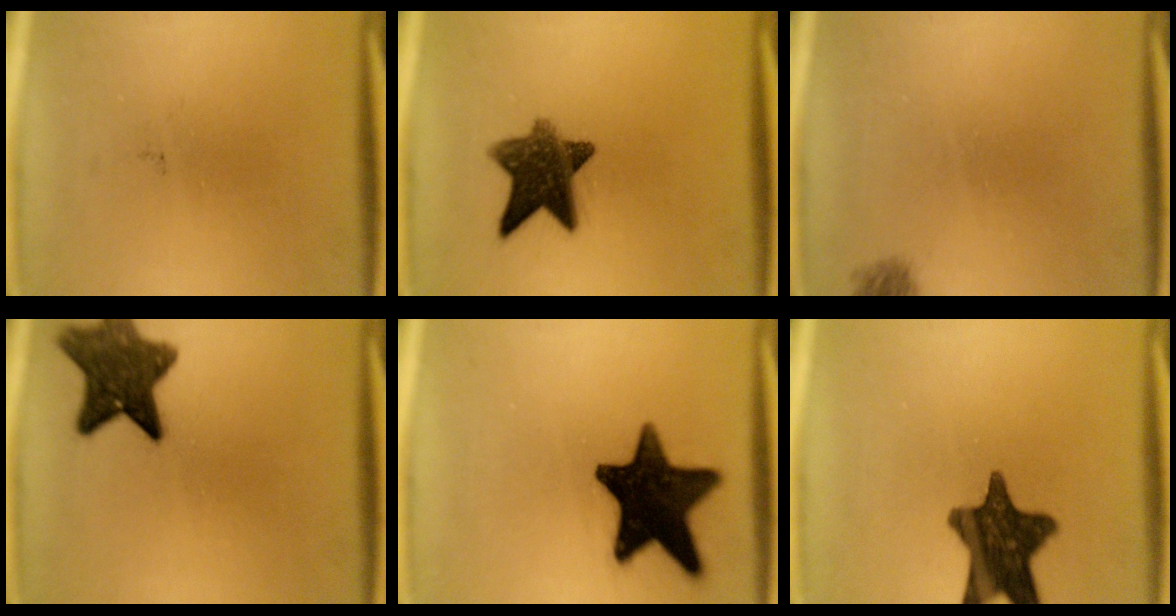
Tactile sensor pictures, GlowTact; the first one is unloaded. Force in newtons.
{"total": 9.9}
{"total": 1.0}
{"total": 9.9}
{"total": 16.7}
{"total": 13.4}